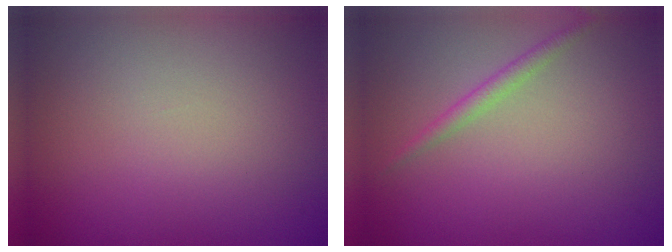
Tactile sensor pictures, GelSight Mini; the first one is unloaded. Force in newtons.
{"total": 1.3, "press": 1.3, "slide": 0.0}